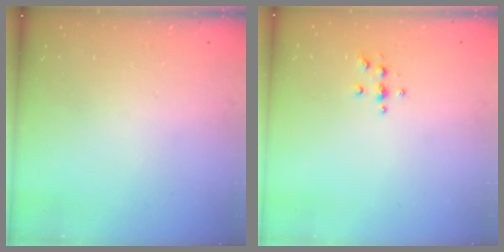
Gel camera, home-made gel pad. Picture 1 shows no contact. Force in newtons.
{"total": 4.0, "press": 3.9, "slide": 0.6}